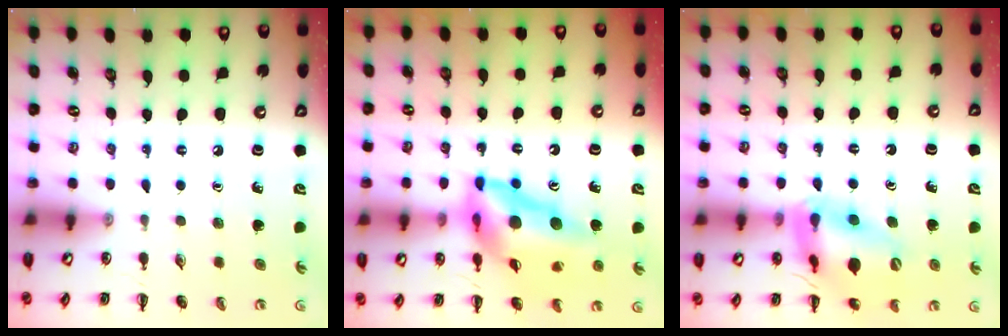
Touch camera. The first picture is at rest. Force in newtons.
{"total": 16.7, "press": 15.8, "slide": 5.4}
{"total": 17.8, "press": 17.4, "slide": 3.5}